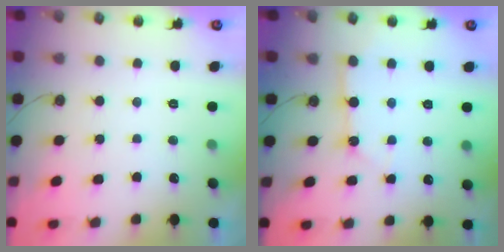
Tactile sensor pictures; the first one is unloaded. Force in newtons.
{"total": 4.4, "press": 4.4, "slide": 0.5}